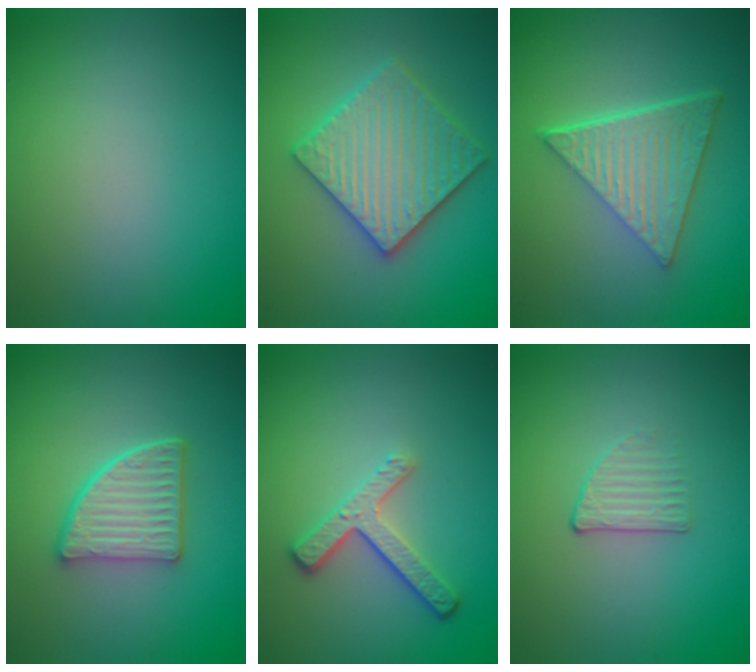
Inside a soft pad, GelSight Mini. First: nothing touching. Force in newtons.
{"total": 5.9, "press": 5.8, "slide": 1.1}
{"total": 6.6, "press": 4.5, "slide": 4.8}
{"total": 4.6, "press": 3.7, "slide": 2.7}
{"total": 3.4, "press": 2.7, "slide": 2.2}
{"total": 1.3, "press": 0.8, "slide": 1.0}